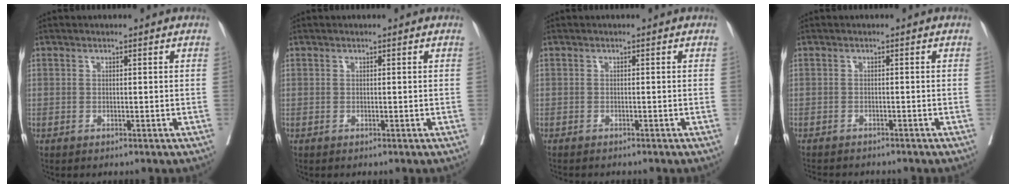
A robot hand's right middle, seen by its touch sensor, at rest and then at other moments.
{"total": 0.0}
{"total": 3.4, "force": [-3.1, 0.5, 1.4], "torque": [-0.019, -0.004, -0.041]}
{"total": 7.9, "force": [-7.2, 1.5, 2.9], "torque": [-0.042, -0.007, -0.095]}